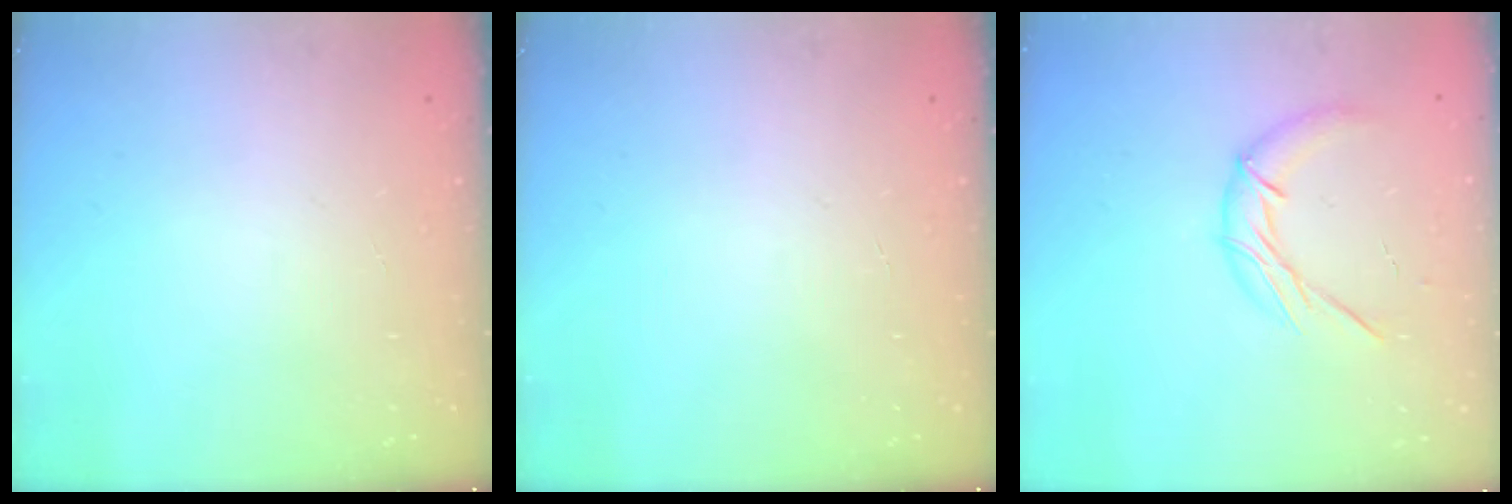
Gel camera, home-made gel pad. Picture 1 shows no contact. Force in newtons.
{"total": 0.0}
{"total": 9.8, "press": 9.8, "slide": 0.3}